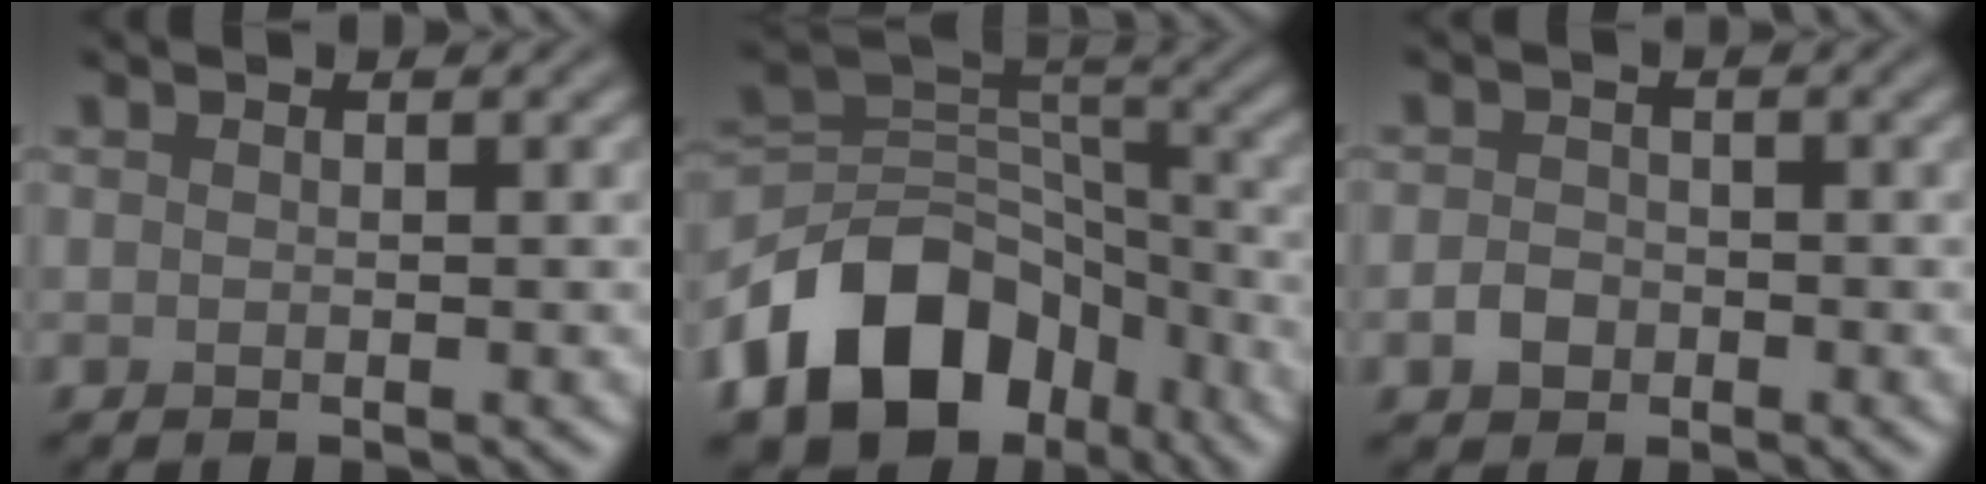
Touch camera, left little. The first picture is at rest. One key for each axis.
{"total": 12.0, "fx": -6.5, "fy": 8.1, "fz": 5.9, "tx": -0.100, "ty": 0.008, "tz": -0.126}
{"total": 1.8, "fx": -0.7, "fy": 1.5, "fz": 0.8, "tx": -0.012, "ty": 0.000, "tz": -0.018}